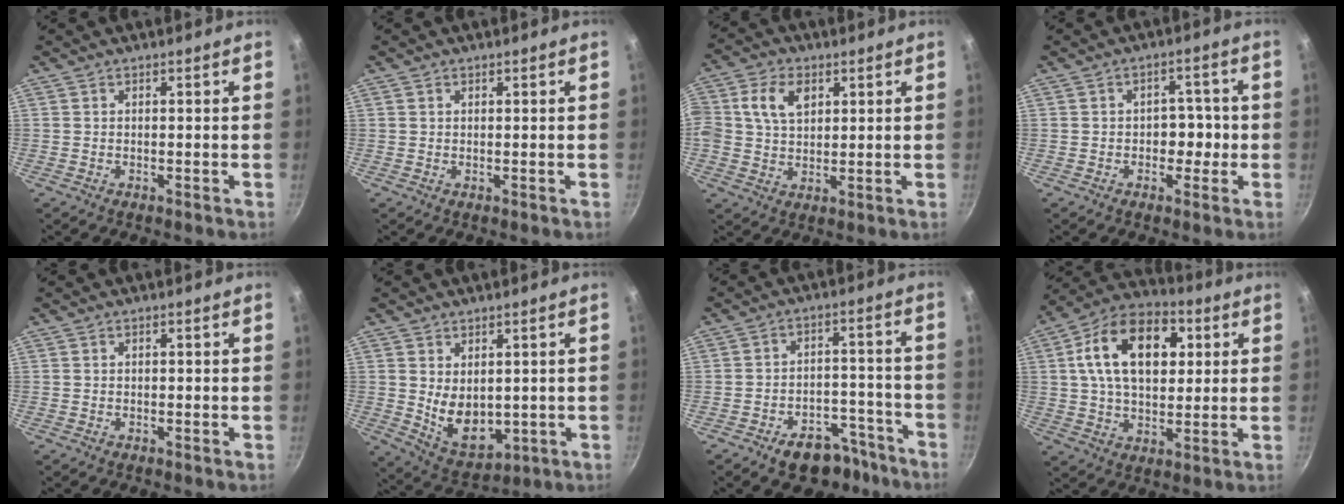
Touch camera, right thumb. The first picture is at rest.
{"total": 0.6, "force": [0.4, 0.5, 0.2], "torque": [-0.004, 0.001, 0.006]}
{"total": 8.8, "force": [2.7, 6.2, 5.7], "torque": [-0.094, 0.007, 0.043]}
{"total": 4.8, "force": [-0.9, 3.8, 2.9], "torque": [0.007, 0.016, -0.014]}
{"total": 0.0}
{"total": 8.9, "force": [0.8, 6.0, 6.4], "torque": [-0.083, -0.024, 0.039]}
{"total": 11.9, "force": [-8.3, 6.9, 5.1], "torque": [-0.021, 0.073, -0.103]}
{"total": 18.7, "force": [4.7, 11.9, 13.6], "torque": [-0.201, 0.011, 0.066]}